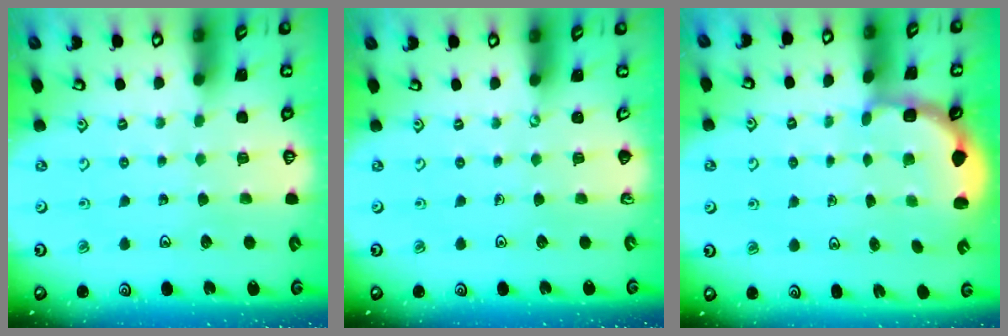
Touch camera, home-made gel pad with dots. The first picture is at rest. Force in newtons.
{"total": 0.0}
{"total": 2.8, "press": 2.5, "slide": 1.4}